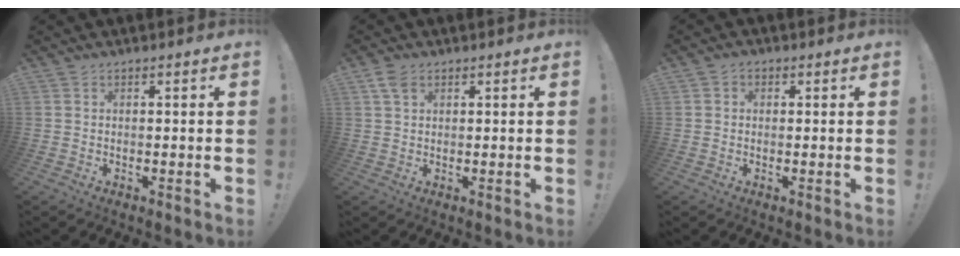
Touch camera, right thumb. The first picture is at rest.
{"total": 3.9, "force": [2.0, 2.2, 2.5], "torque": [-0.047, -0.002, 0.039]}
{"total": 1.6, "force": [0.0, 1.4, 0.8], "torque": [-0.010, 0.003, -0.001]}